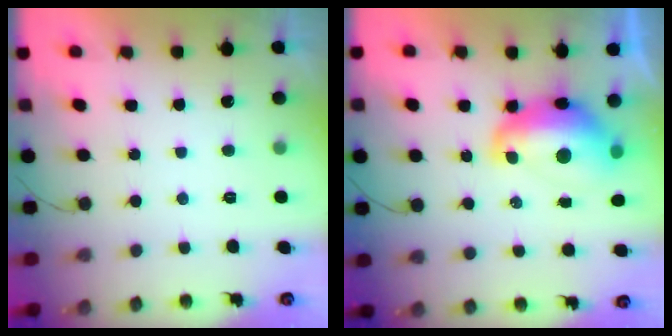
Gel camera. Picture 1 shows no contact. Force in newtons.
{"total": 12.3, "press": 12.3, "slide": 1.0}